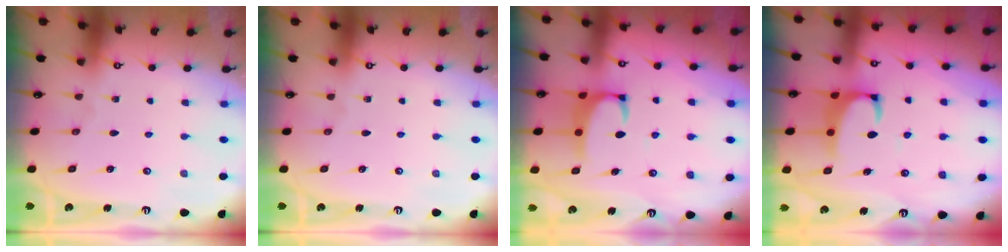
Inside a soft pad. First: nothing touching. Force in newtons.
{"total": 0.0}
{"total": 3.0, "press": 2.9, "slide": 0.8}
{"total": 2.3, "press": 2.0, "slide": 1.0}